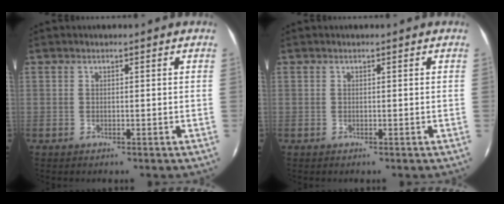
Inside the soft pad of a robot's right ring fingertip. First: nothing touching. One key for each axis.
{"total": 0.0}